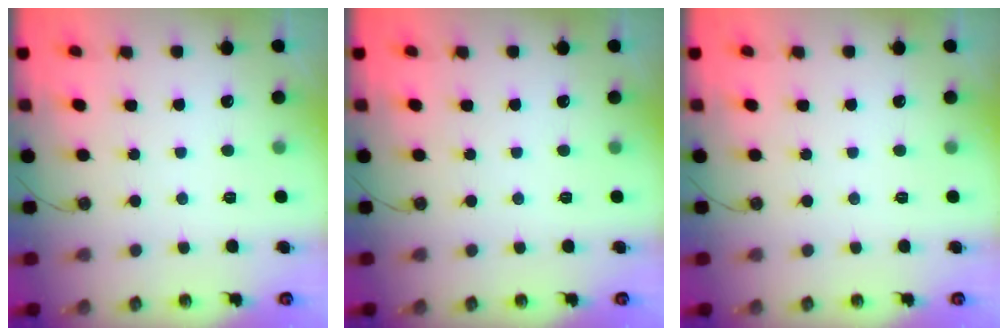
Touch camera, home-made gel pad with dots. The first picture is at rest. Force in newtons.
{"total": 0.0}
{"total": 0.0}